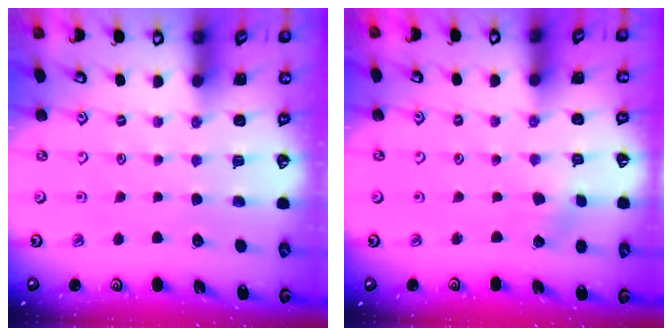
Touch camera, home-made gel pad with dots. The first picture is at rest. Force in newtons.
{"total": 0.8, "press": 0.8, "slide": 0.1}